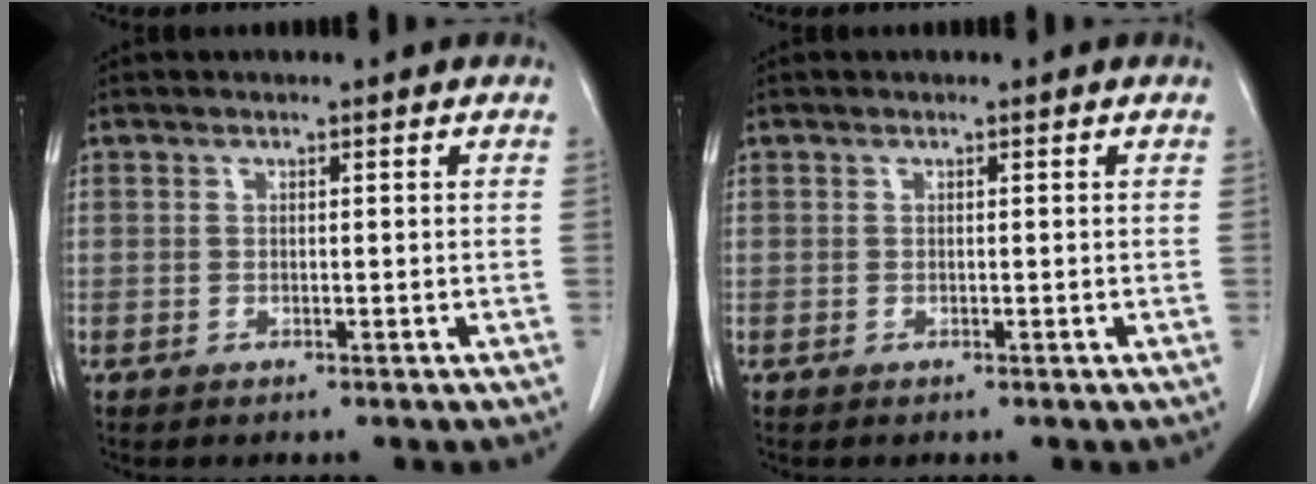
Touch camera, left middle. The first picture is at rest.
{"total": 0.0}